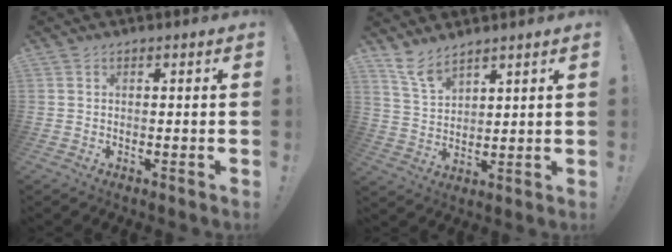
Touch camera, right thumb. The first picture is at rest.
{"total": 7.6, "force": [6.4, 2.2, 3.5], "torque": [-0.068, -0.038, 0.121]}